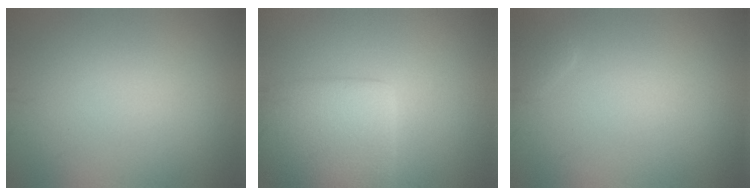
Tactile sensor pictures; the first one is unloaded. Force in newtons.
{"total": 6.7, "press": 6.7, "slide": 0.3}
{"total": 0.8, "press": 0.8, "slide": 0.0}